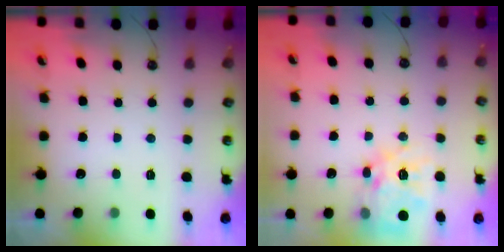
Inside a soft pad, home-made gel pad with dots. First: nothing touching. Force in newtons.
{"total": 15.4, "press": 15.3, "slide": 1.3}